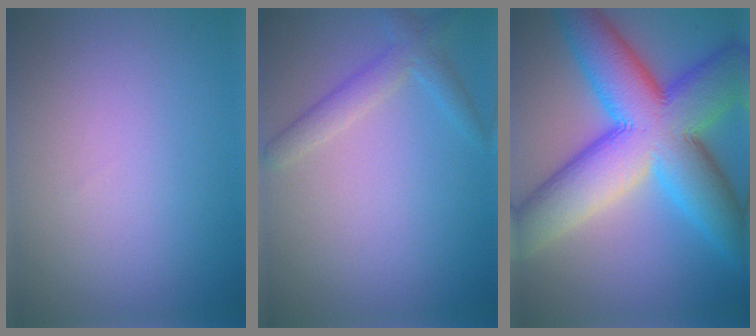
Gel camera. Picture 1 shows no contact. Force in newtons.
{"total": 2.5, "press": 2.5, "slide": 0.1}
{"total": 14.9, "press": 14.9, "slide": 0.4}